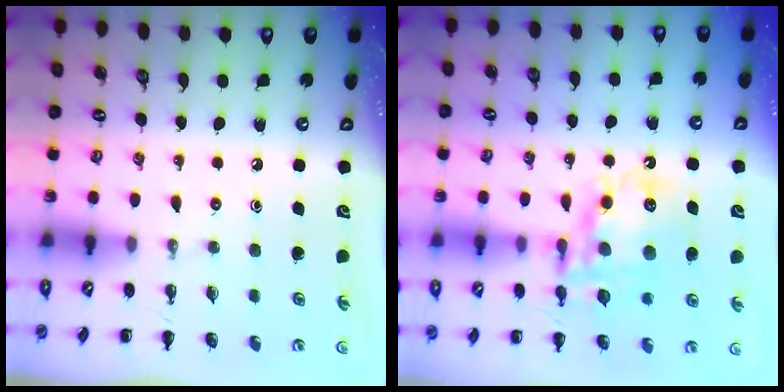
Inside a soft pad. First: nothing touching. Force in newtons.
{"total": 15.9, "press": 15.5, "slide": 3.5}